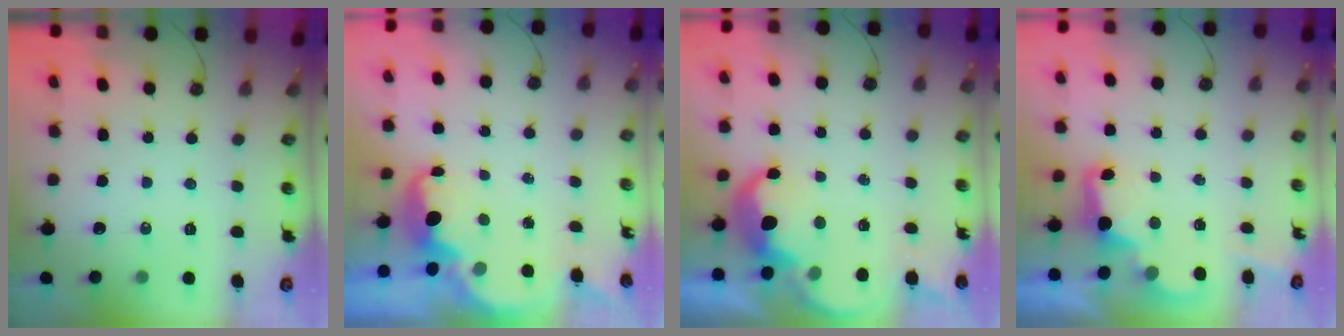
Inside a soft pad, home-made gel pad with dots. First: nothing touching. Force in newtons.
{"total": 2.8, "press": 2.8, "slide": 0.4}
{"total": 6.9, "press": 6.9, "slide": 0.5}
{"total": 3.4, "press": 3.3, "slide": 0.7}